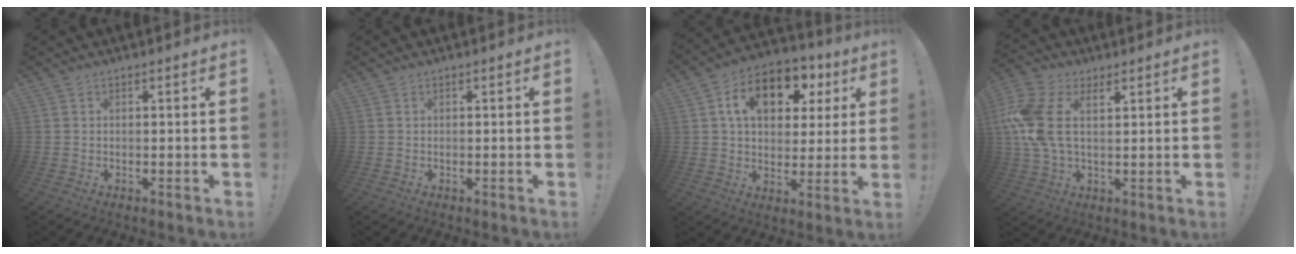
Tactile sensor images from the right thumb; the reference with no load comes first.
{"total": 0.0}
{"total": 15.4, "force": [5.8, 10.2, 10.1], "torque": [-0.161, -0.009, 0.104]}
{"total": 12.9, "force": [3.9, 7.5, 9.7], "torque": [-0.216, -0.009, 0.074]}